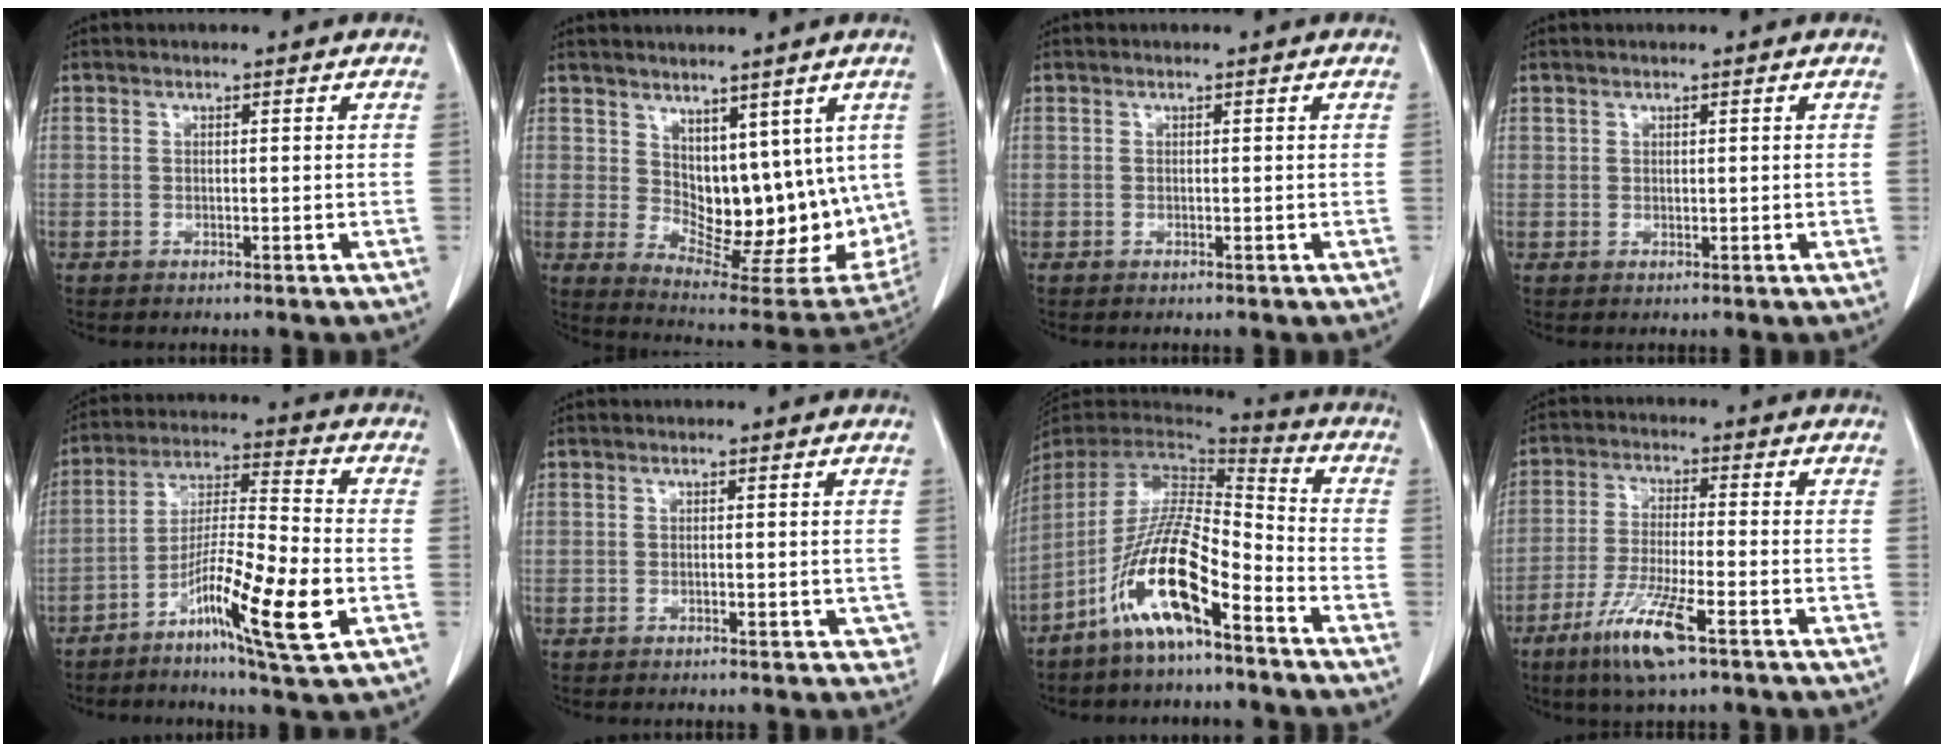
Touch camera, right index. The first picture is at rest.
{"total": 13.8, "force": [3.7, 7.6, 10.9], "torque": [-0.138, -0.010, 0.086]}
{"total": 0.0}
{"total": 0.6, "force": [0.4, 0.4, 0.0], "torque": [0.008, 0.000, 0.007]}
{"total": 13.8, "force": [-5.6, 0.7, 12.6], "torque": [-0.231, -0.009, -0.098]}
{"total": 2.1, "force": [-0.6, 1.2, 1.6], "torque": [-0.013, 0.003, -0.003]}
{"total": 14.3, "force": [-8.0, 2.2, 11.7], "torque": [-0.226, -0.010, -0.148]}
{"total": 9.5, "force": [-5.5, 0.7, 7.7], "torque": [-0.158, -0.022, -0.101]}